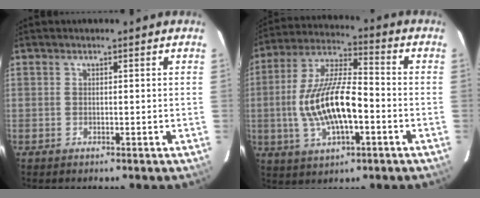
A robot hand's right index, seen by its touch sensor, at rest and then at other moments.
{"total": 15.7, "force": [-3.2, 5.5, 14.4], "torque": [-0.290, 0.004, -0.057]}